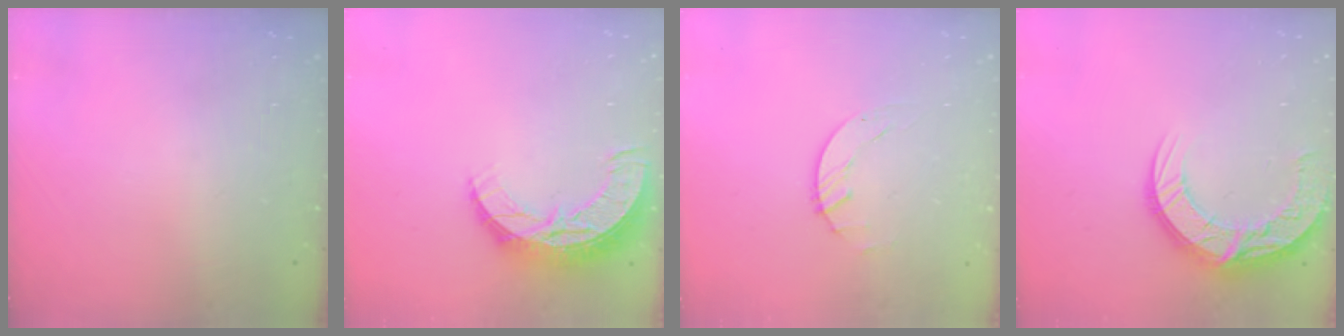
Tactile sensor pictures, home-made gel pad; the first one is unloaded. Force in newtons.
{"total": 10.3, "press": 10.3, "slide": 0.9}
{"total": 0.8, "press": 0.8, "slide": 0.2}
{"total": 13.2, "press": 13.2, "slide": 1.2}